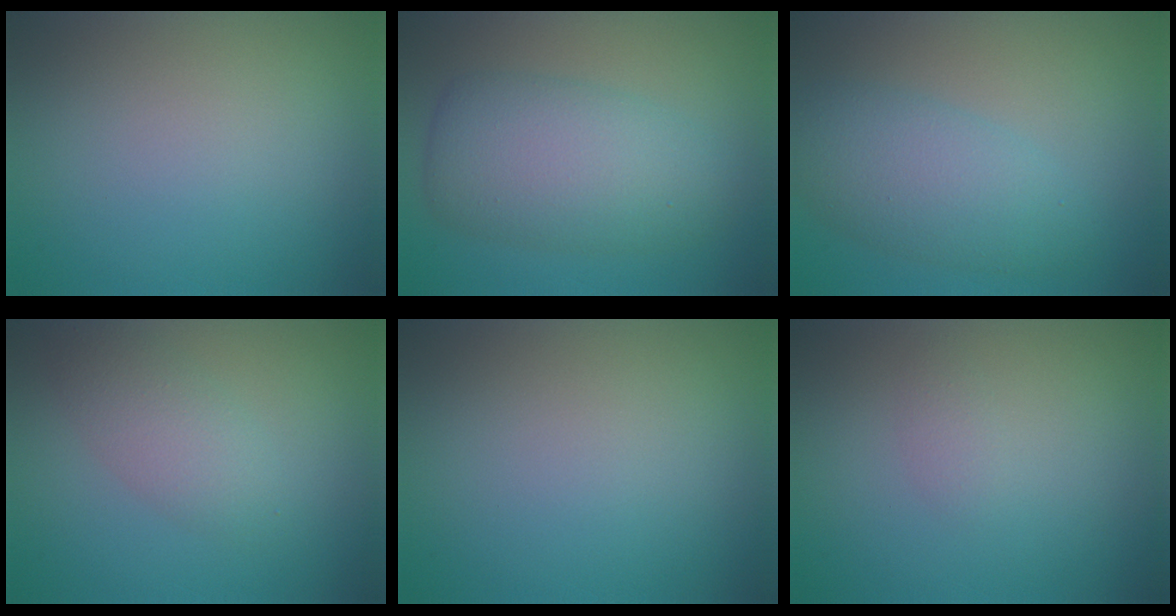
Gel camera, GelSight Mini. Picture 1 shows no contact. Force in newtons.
{"total": 6.6, "press": 6.6, "slide": 0.0}
{"total": 4.9, "press": 4.9, "slide": 0.2}
{"total": 2.9, "press": 2.8, "slide": 0.3}
{"total": 0.0}
{"total": 0.8, "press": 0.8, "slide": 0.0}